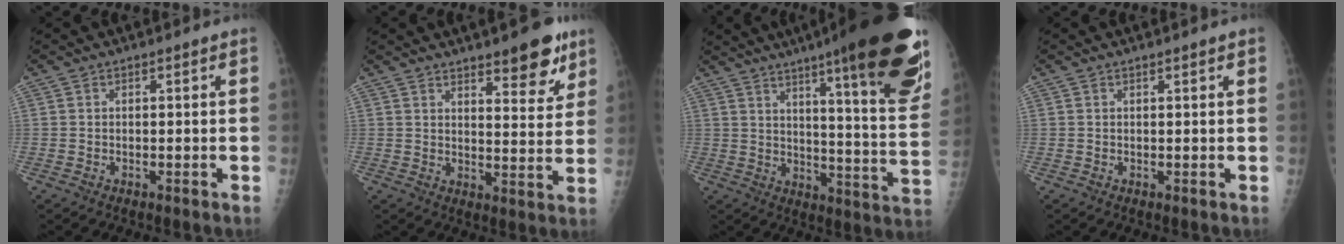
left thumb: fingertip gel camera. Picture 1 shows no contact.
{"total": 10.0, "force": [6.7, 3.1, 6.8], "torque": [-0.062, -0.041, 0.092]}
{"total": 27.8, "force": [17.2, 3.9, 21.5], "torque": [-0.254, -0.073, 0.238]}
{"total": 0.9, "force": [0.6, 0.0, 0.7], "torque": [-0.008, 0.001, 0.009]}